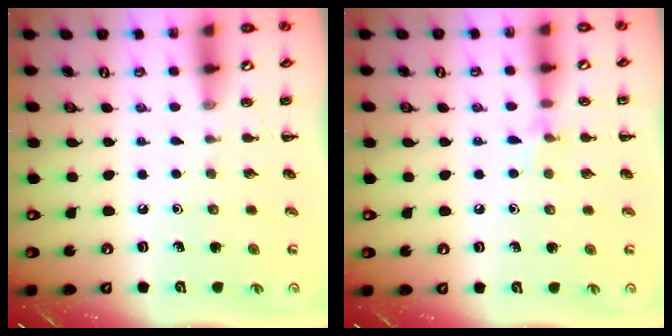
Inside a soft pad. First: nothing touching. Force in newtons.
{"total": 5.4, "press": 5.1, "slide": 1.8}